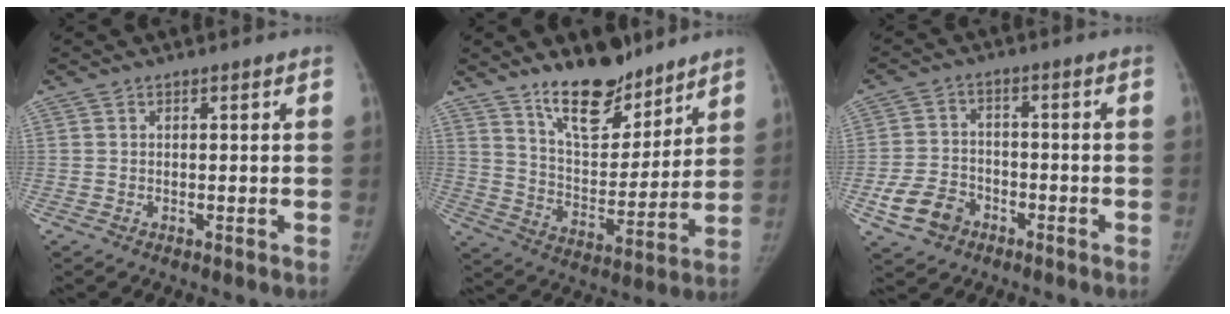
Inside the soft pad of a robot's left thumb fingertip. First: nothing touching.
{"total": 15.1, "force": [11.5, 6.3, 7.4], "torque": [-0.076, -0.086, 0.201]}
{"total": 7.7, "force": [-3.8, 5.8, 3.4], "torque": [-0.053, 0.021, -0.065]}